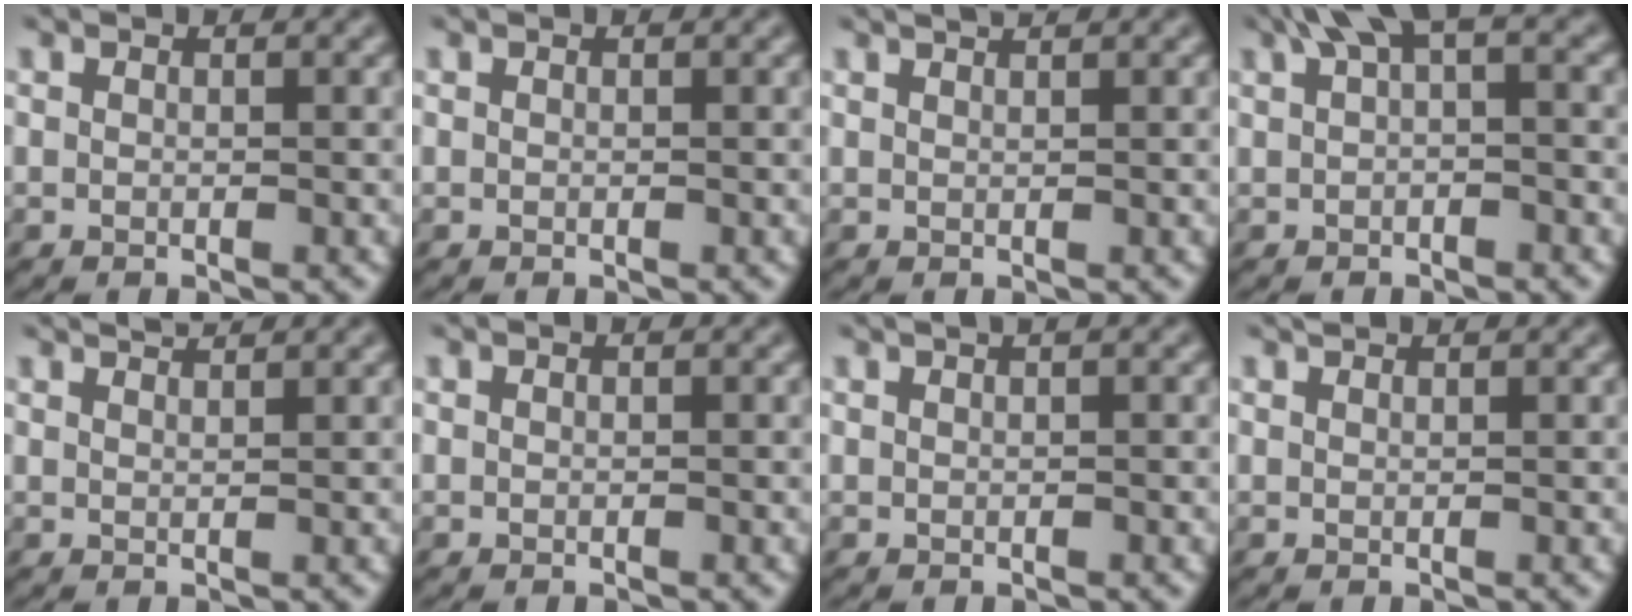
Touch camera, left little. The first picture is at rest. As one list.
[{"total": 0.0}, {"total": 1.6, "force": [1.4, 0.3, 0.7], "torque": [0.001, 0.013, 0.010]}, {"total": 6.5, "force": [3.0, 2.7, 5.2], "torque": [-0.106, 0.028, 0.049]}, {"total": 2.2, "force": [2.0, 0.3, 0.8], "torque": [0.000, 0.015, 0.018]}, {"total": 0.0}, {"total": 2.0, "force": [1.4, 0.6, 1.3], "torque": [-0.011, 0.018, 0.008]}, {"total": 1.0, "force": [0.9, -0.1, 0.2], "torque": [0.001, 0.007, 0.013]}]